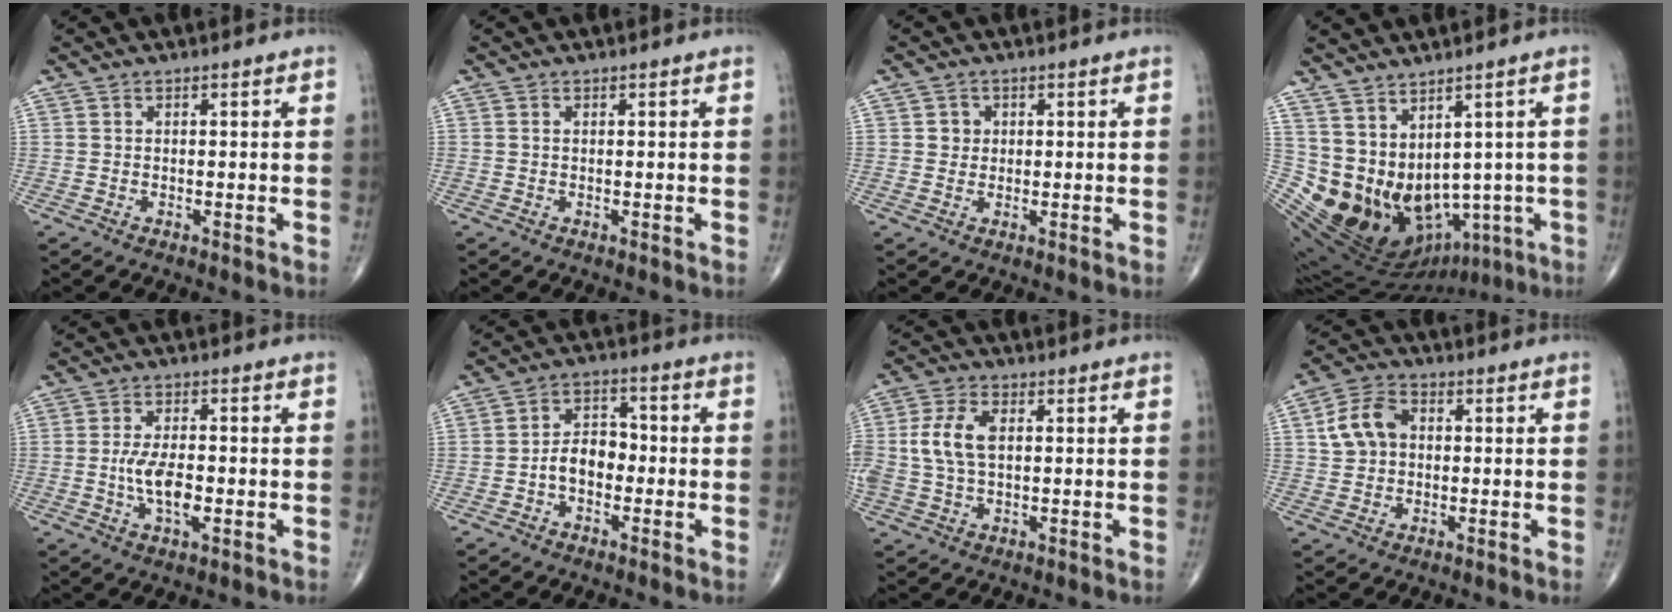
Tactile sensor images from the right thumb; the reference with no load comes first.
{"total": 0.0}
{"total": 2.3, "force": [0.5, 2.2, 0.7], "torque": [0.003, 0.001, 0.005]}
{"total": 19.1, "force": [-2.6, 13.3, 13.5], "torque": [-0.218, -0.003, 0.003]}
{"total": 7.0, "force": [-1.1, 3.0, 6.2], "torque": [-0.121, -0.001, -0.020]}
{"total": 6.4, "force": [-1.7, 4.4, 4.4], "torque": [-0.057, 0.030, -0.041]}
{"total": 8.3, "force": [0.9, 4.9, 6.7], "torque": [-0.153, 0.010, 0.019]}
{"total": 7.8, "force": [1.1, 5.8, 5.1], "torque": [-0.085, 0.017, 0.014]}